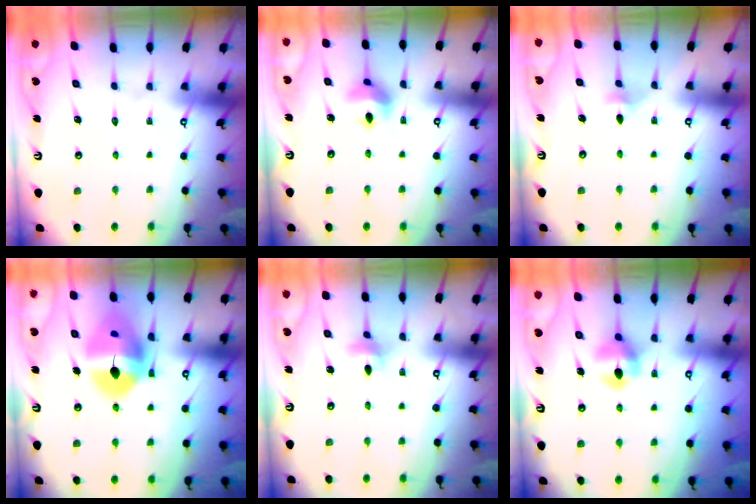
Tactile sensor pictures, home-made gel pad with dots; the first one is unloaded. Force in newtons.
{"total": 8.5, "press": 8.4, "slide": 1.0}
{"total": 2.7, "press": 2.6, "slide": 0.6}
{"total": 15.5, "press": 15.4, "slide": 1.8}
{"total": 3.7, "press": 3.7, "slide": 0.4}
{"total": 7.1, "press": 7.1, "slide": 0.6}